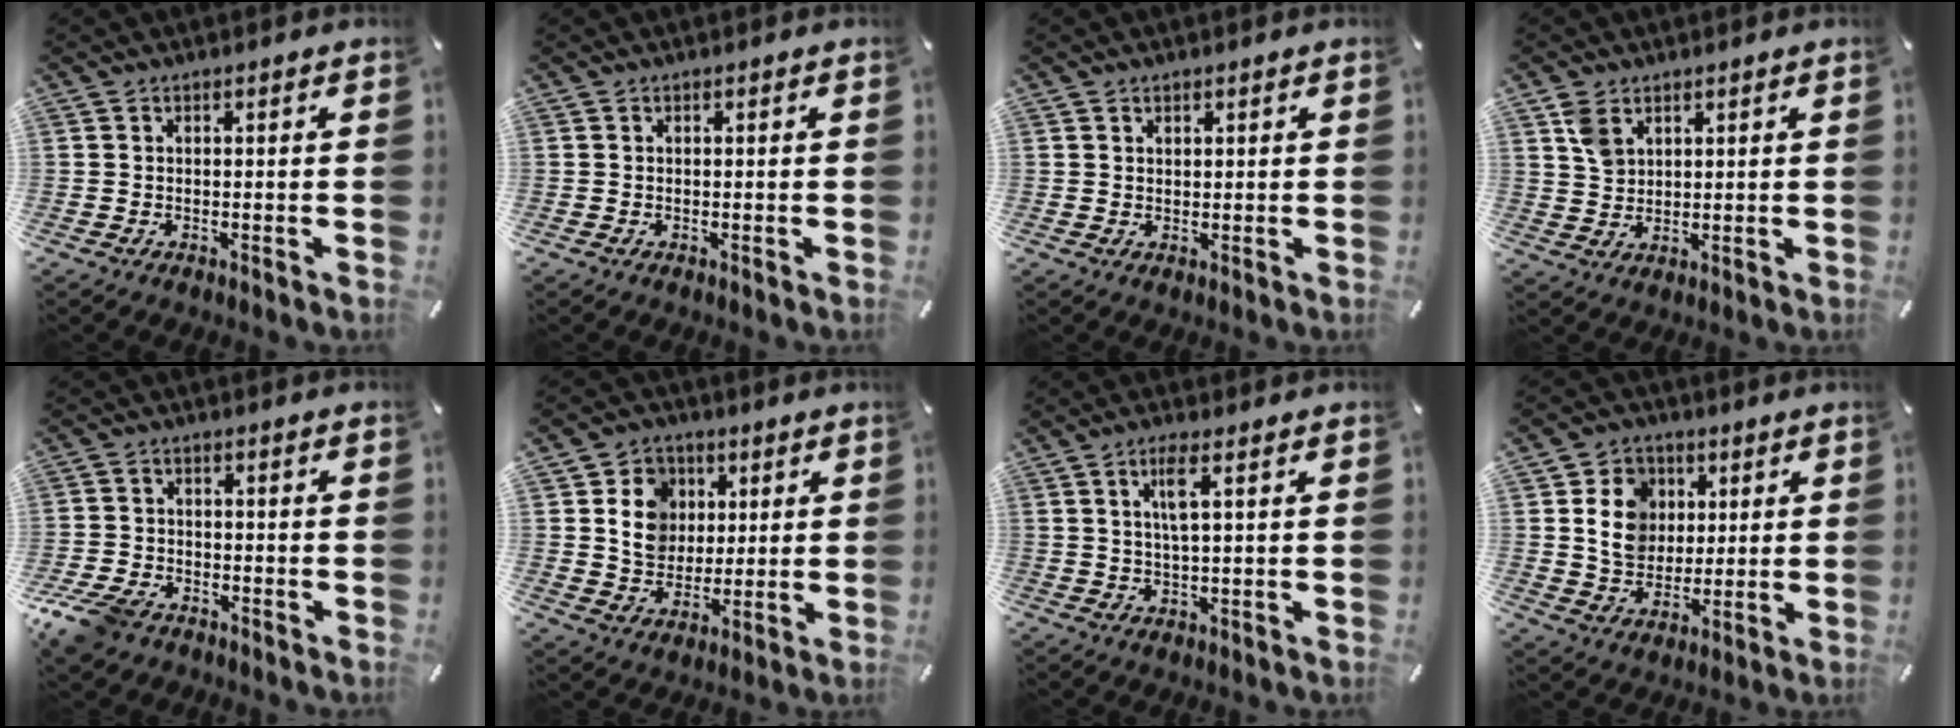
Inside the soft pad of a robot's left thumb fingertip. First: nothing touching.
{"total": 0.0}
{"total": 1.1, "force": [0.8, 0.8, 0.0], "torque": [0.007, -0.003, 0.013]}
{"total": 5.1, "force": [2.6, 3.7, 2.2], "torque": [-0.045, 0.002, 0.051]}
{"total": 6.9, "force": [-5.0, 3.9, 2.7], "torque": [-0.066, 0.020, -0.098]}
{"total": 9.5, "force": [1.9, 8.6, 3.5], "torque": [-0.053, 0.006, 0.038]}
{"total": 5.1, "force": [1.6, 0.9, 4.7], "torque": [-0.098, 0.002, 0.025]}
{"total": 10.2, "force": [1.9, 9.0, 4.4], "torque": [-0.074, 0.006, 0.035]}